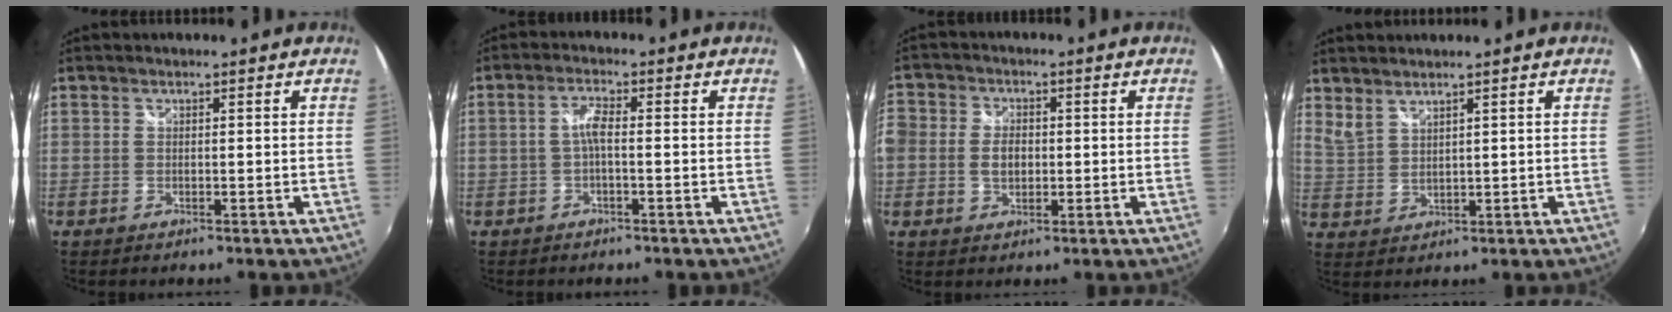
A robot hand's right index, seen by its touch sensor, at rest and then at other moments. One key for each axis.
{"total": 2.8, "fx": -0.7, "fy": 0.4, "fz": 2.6, "tx": -0.056, "ty": 0.007, "tz": -0.013}
{"total": 8.8, "fx": -1.1, "fy": 7.4, "fz": 4.7, "tx": -0.120, "ty": 0.015, "tz": -0.028}
{"total": 3.4, "fx": 3.0, "fy": 0.7, "fz": 1.4, "tx": -0.026, "ty": 0.000, "tz": 0.062}